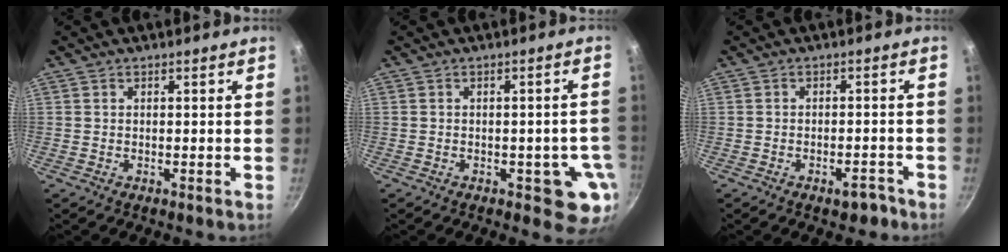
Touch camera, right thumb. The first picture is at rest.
{"total": 6.9, "force": [-2.2, 3.8, 5.4], "torque": [-0.016, 0.012, -0.027]}
{"total": 3.5, "force": [-2.3, 1.8, 1.9], "torque": [-0.011, 0.027, -0.021]}